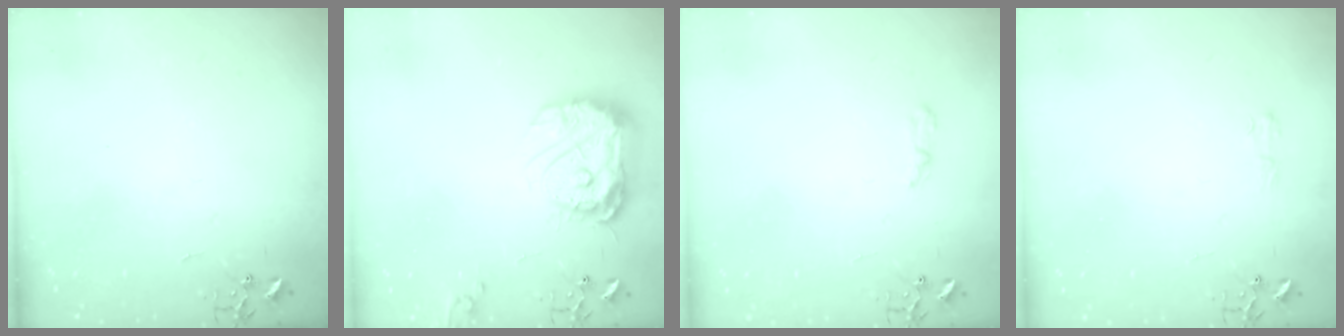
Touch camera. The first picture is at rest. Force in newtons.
{"total": 17.3, "press": 17.2, "slide": 1.9}
{"total": 3.3, "press": 3.3, "slide": 0.5}
{"total": 4.2, "press": 4.2, "slide": 0.5}